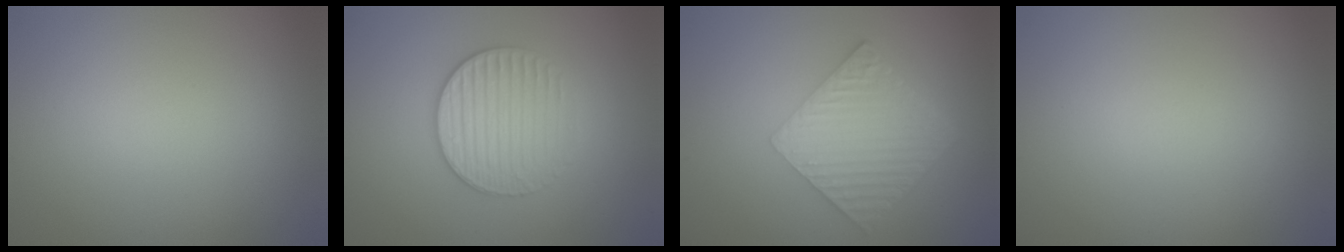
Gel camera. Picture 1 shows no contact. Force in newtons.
{"total": 3.2, "press": 2.9, "slide": 1.4}
{"total": 6.0, "press": 4.2, "slide": 4.2}
{"total": 0.0}